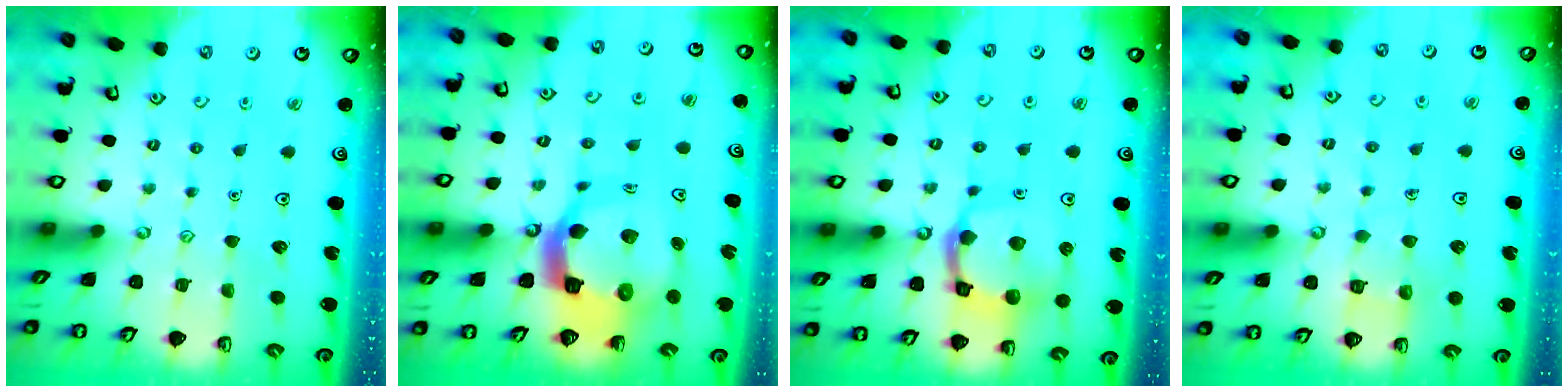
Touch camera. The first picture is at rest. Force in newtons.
{"total": 14.4, "press": 14.3, "slide": 1.6}
{"total": 13.4, "press": 13.3, "slide": 1.6}
{"total": 5.7, "press": 5.6, "slide": 0.4}